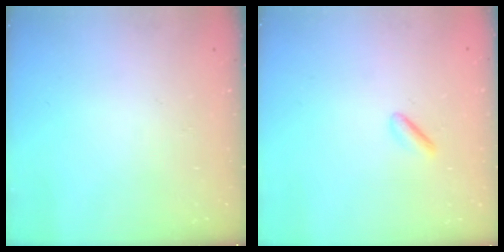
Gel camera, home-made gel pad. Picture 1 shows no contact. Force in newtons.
{"total": 1.4, "press": 1.1, "slide": 0.9}